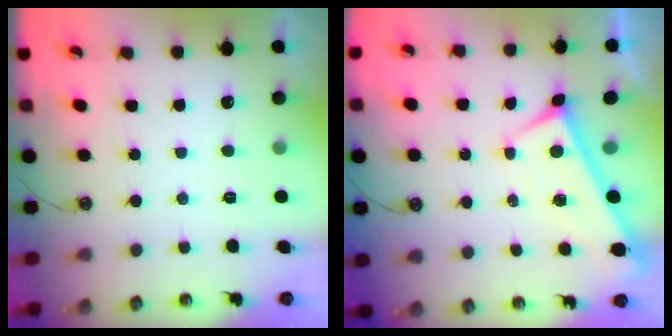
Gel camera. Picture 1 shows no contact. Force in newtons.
{"total": 0.0}